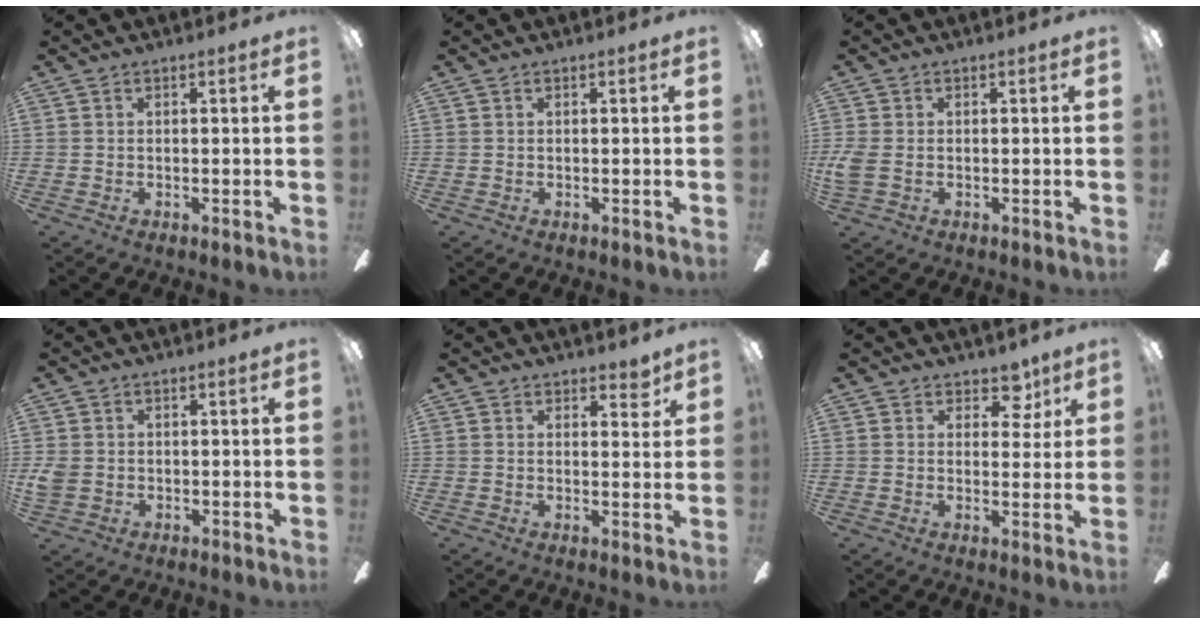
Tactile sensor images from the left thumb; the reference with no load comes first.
{"total": 0.0}
{"total": 3.8, "force": [-0.4, 2.5, 2.8], "torque": [-0.069, 0.000, -0.011]}
{"total": 3.4, "force": [-0.1, 2.9, 1.7], "torque": [-0.028, 0.002, -0.003]}
{"total": 2.7, "force": [2.3, 1.0, 0.8], "torque": [-0.002, -0.012, 0.040]}
{"total": 6.3, "force": [4.2, 3.9, 2.6], "torque": [-0.024, -0.016, 0.071]}